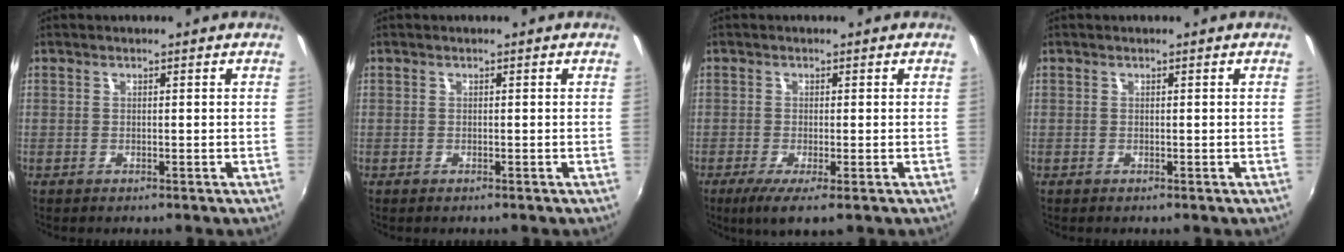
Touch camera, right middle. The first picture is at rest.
{"total": 0.0}
{"total": 4.5, "force": [-2.2, 0.4, 3.8], "torque": [-0.083, -0.020, -0.040]}
{"total": 0.0}